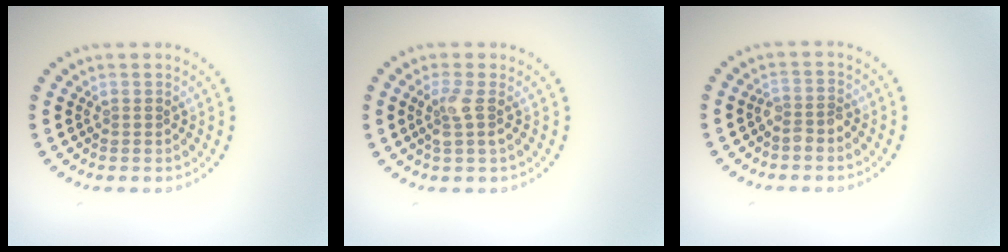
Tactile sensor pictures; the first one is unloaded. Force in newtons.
{"total": 1.9, "press": 1.5, "slide": 1.2}
{"total": 1.5, "press": 1.2, "slide": 0.9}